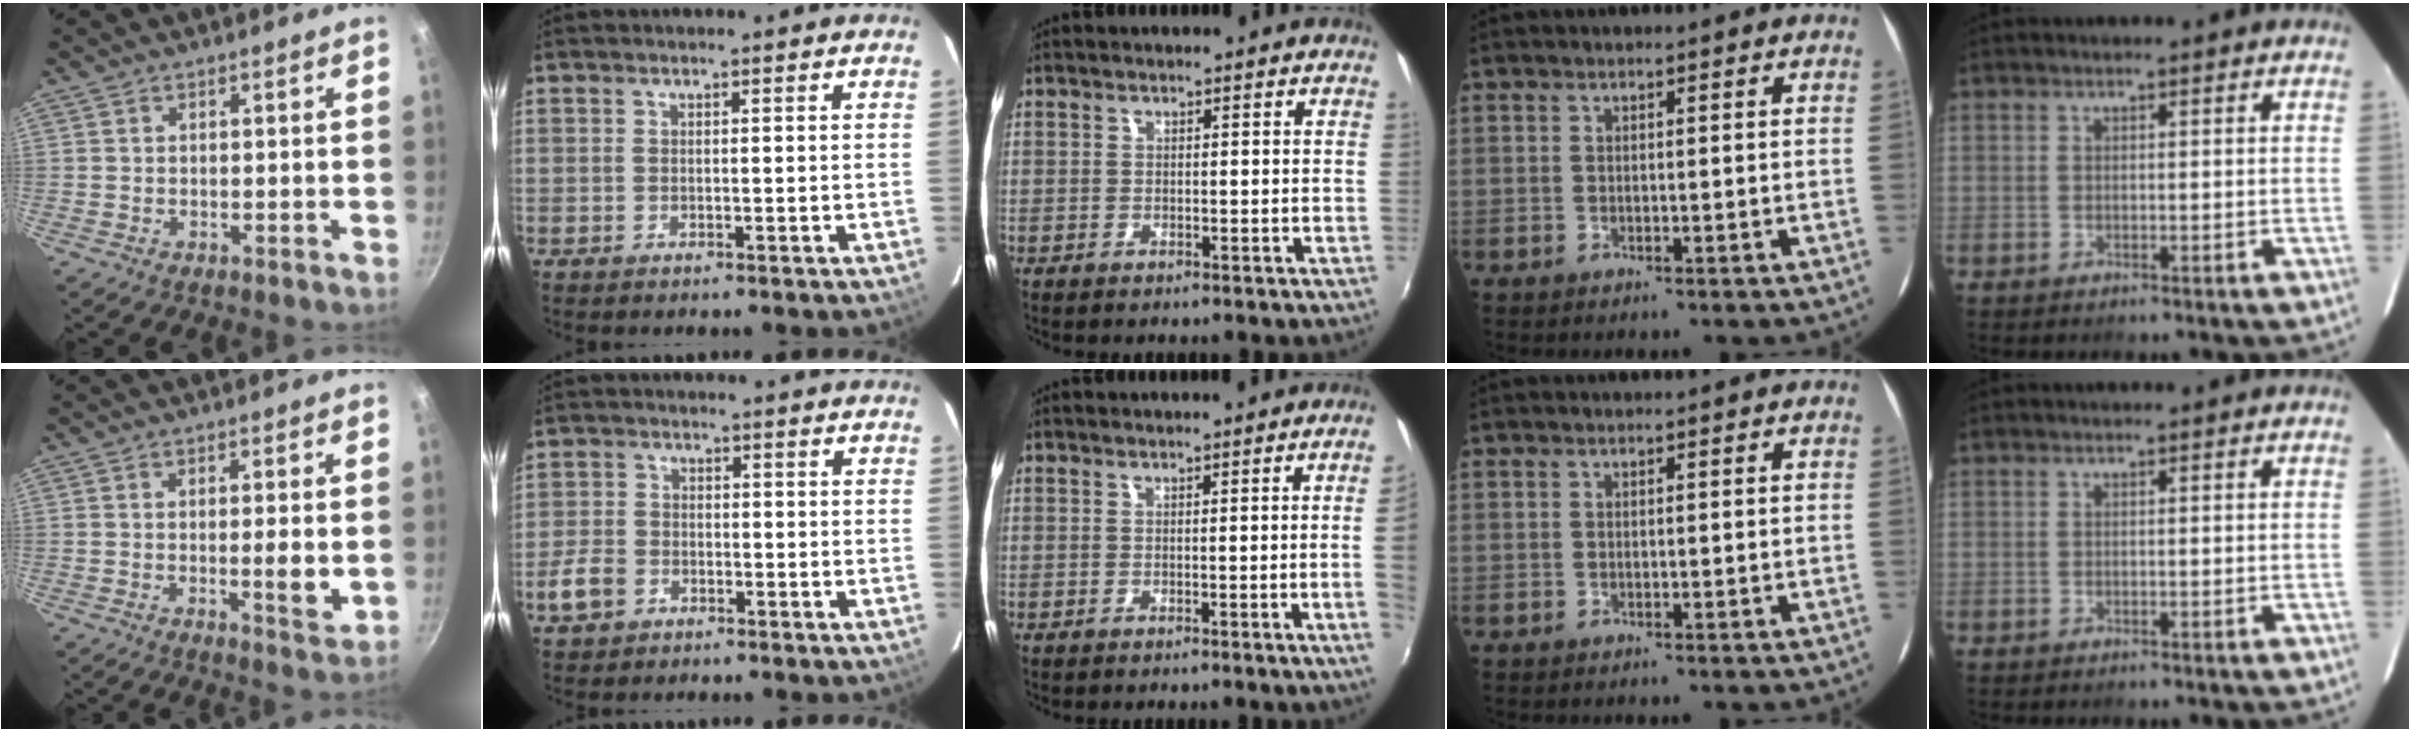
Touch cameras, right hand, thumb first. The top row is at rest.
{"thumb": {"total": 4.8, "force": [-0.4, 0.7, 4.8], "torque": [-0.080, -0.014, -0.006]}, "index": {"total": 5.8, "force": [-3.0, 4.3, 2.4], "torque": [-0.062, 0.009, -0.056]}, "middle": {"total": 3.0, "force": [-0.1, -1.7, 2.5], "torque": [-0.037, -0.012, 0.003]}}